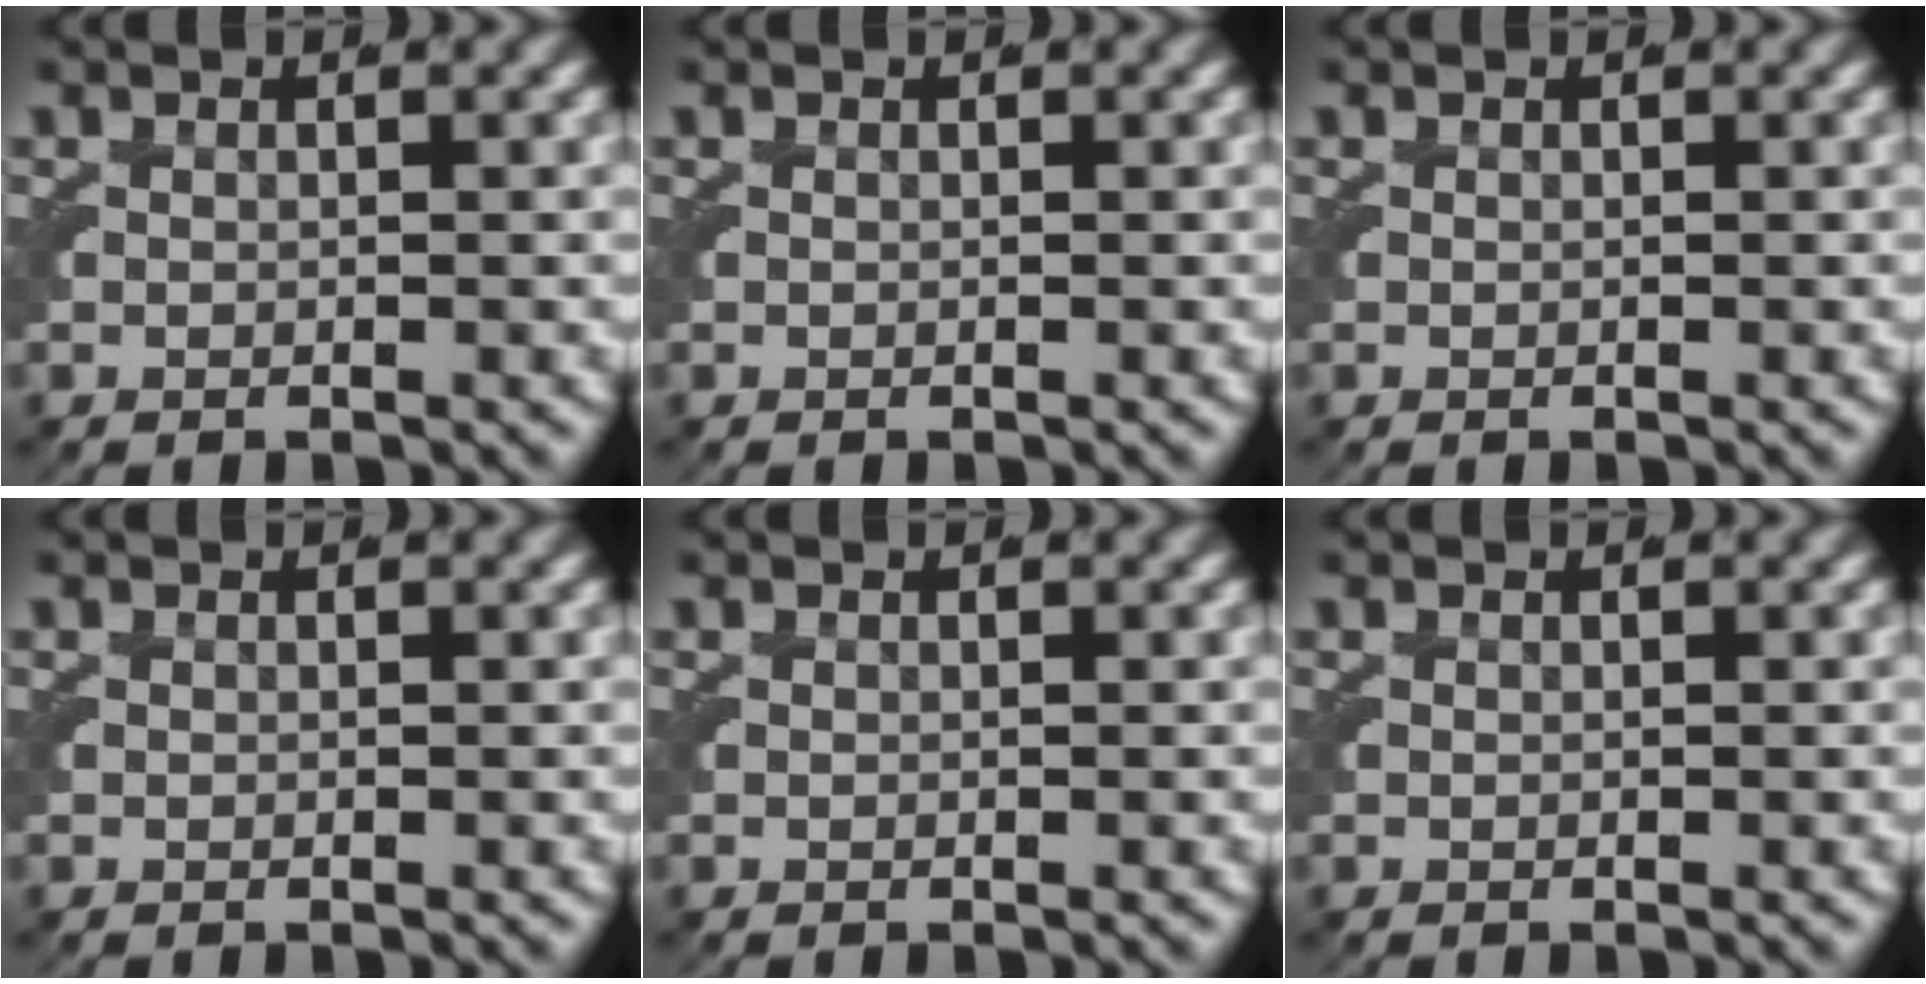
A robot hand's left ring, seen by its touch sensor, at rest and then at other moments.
{"total": 0.0}
{"total": 0.0}
{"total": 0.0}
{"total": 0.0}
{"total": 0.0}